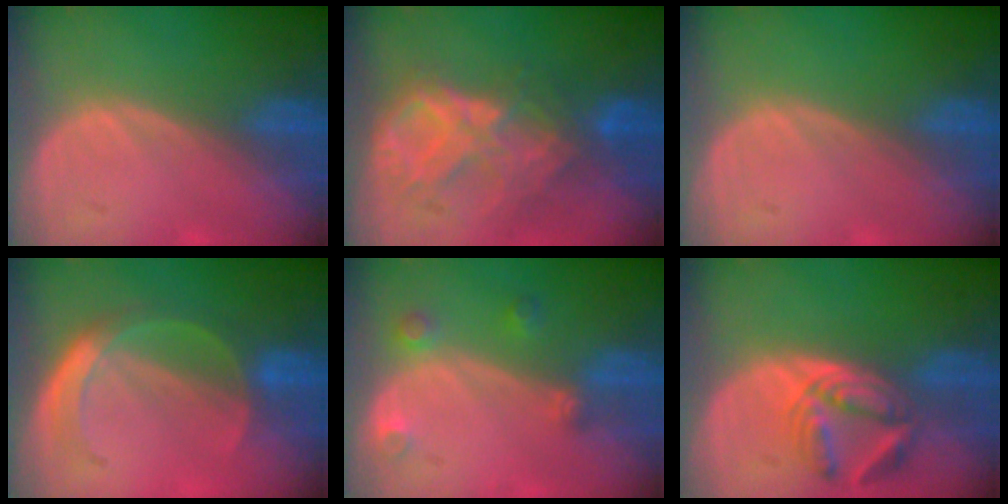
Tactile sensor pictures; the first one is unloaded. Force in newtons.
{"total": 9.1, "press": 7.8, "slide": 4.7}
{"total": 0.0}
{"total": 5.6, "press": 5.1, "slide": 2.3}
{"total": 2.9, "press": 2.8, "slide": 0.8}
{"total": 5.6, "press": 5.6, "slide": 0.8}